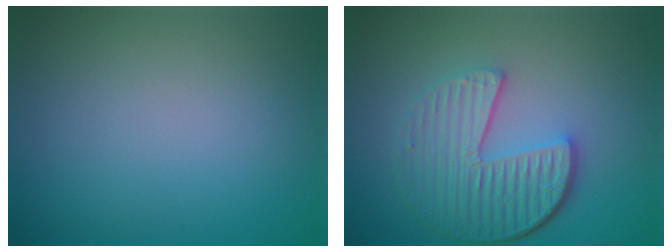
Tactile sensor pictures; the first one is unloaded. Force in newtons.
{"total": 6.1, "press": 4.3, "slide": 4.3}